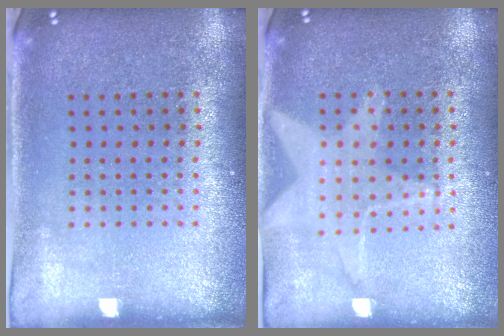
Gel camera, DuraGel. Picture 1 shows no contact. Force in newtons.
{"total": 1.1, "press": 1.1, "slide": 0.2}